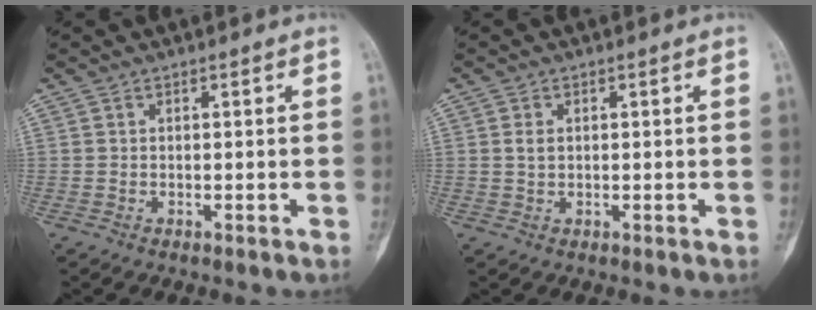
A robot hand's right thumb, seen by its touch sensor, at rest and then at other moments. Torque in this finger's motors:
{"motor_torque": [0.10, 0.10, 0.06, -0.13, 0.05]}